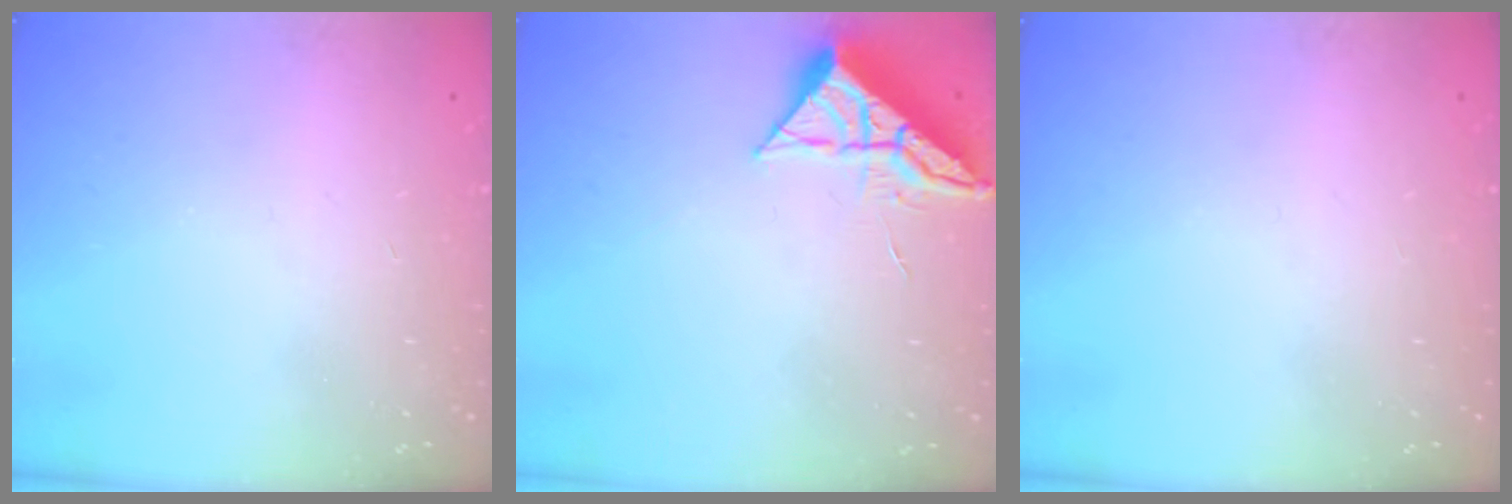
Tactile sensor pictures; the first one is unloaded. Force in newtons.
{"total": 6.6, "press": 6.6, "slide": 0.3}
{"total": 0.0}